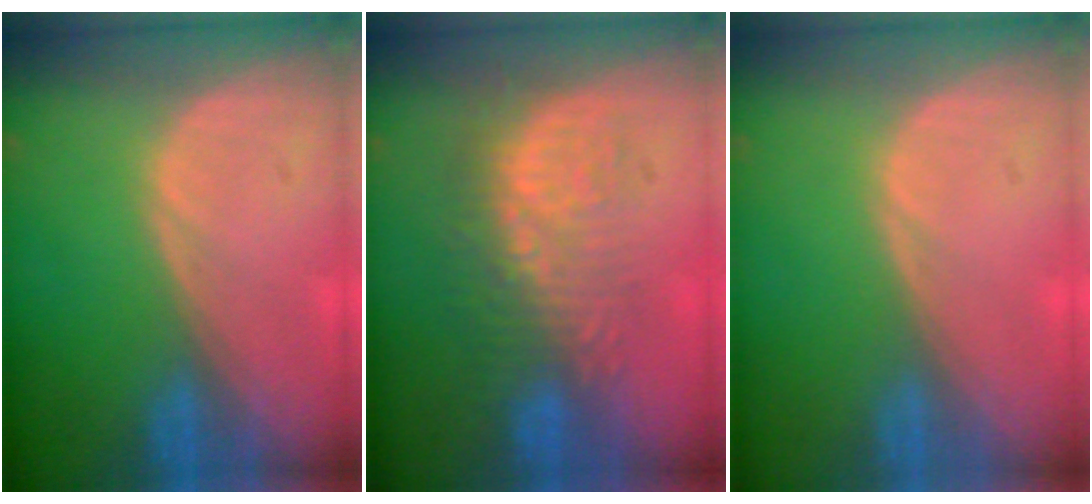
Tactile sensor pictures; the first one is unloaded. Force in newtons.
{"total": 9.1, "press": 8.6, "slide": 2.8}
{"total": 0.0}